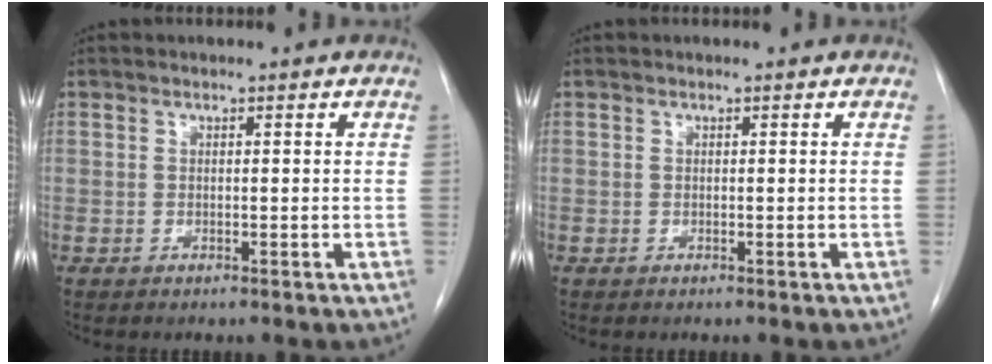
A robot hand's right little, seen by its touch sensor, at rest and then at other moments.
{"total": 0.0}